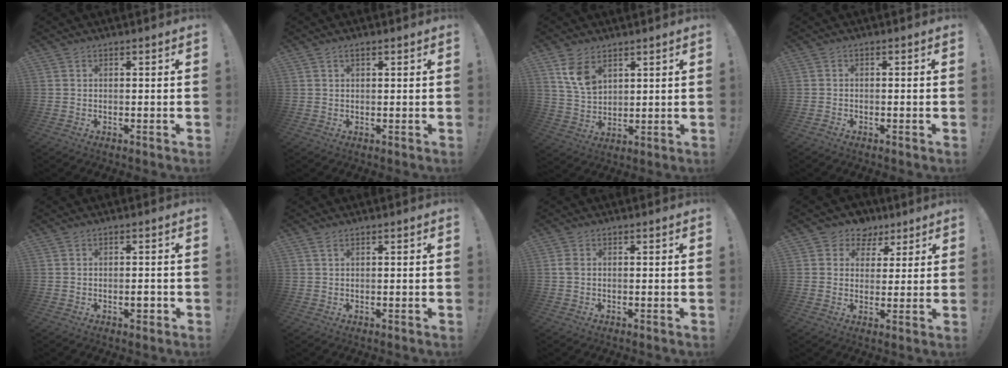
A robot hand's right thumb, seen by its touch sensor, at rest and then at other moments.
{"total": 1.7, "force": [1.0, 0.6, 1.2], "torque": [-0.018, -0.001, 0.016]}
{"total": 8.7, "force": [4.9, 5.3, 4.8], "torque": [-0.077, -0.022, 0.095]}
{"total": 1.3, "force": [-1.0, 0.2, 0.7], "torque": [-0.009, 0.002, -0.018]}
{"total": 2.3, "force": [-0.9, 1.1, 1.8], "torque": [-0.019, 0.001, -0.017]}
{"total": 1.4, "force": [0.7, 0.1, 1.2], "torque": [-0.017, -0.003, 0.011]}
{"total": 1.3, "force": [0.1, 0.9, 1.0], "torque": [-0.021, 0.004, 0.001]}
{"total": 7.1, "force": [3.9, 5.8, 1.2], "torque": [-0.010, -0.022, 0.075]}